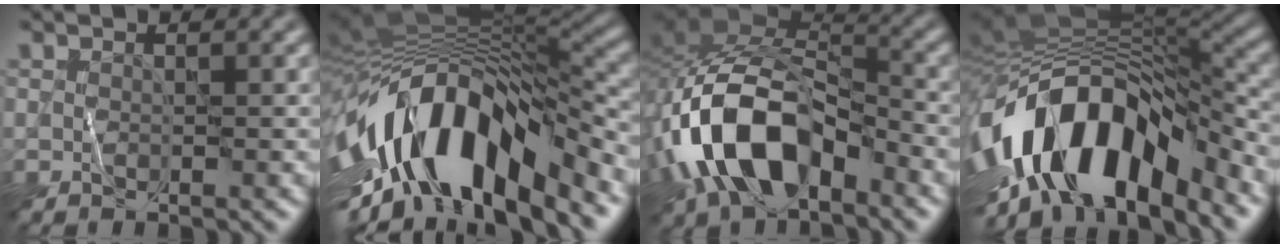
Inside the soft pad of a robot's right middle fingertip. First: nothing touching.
{"total": 14.1, "force": [-5.3, 6.0, 11.6], "torque": [-0.206, 0.007, -0.091]}
{"total": 12.5, "force": [-5.4, 6.8, 8.9], "torque": [-0.171, 0.003, -0.109]}
{"total": 15.1, "force": [-5.9, 7.5, 11.7], "torque": [-0.199, 0.011, -0.105]}